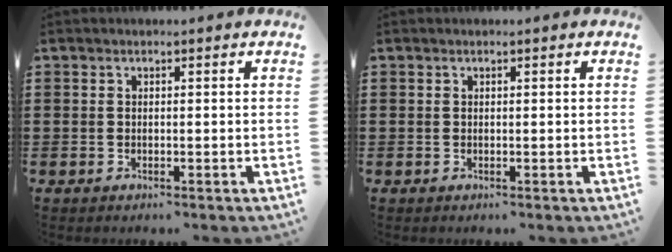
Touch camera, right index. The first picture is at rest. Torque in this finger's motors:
{"motor_torque": [-0.22, -0.19, -0.07, 0.01]}